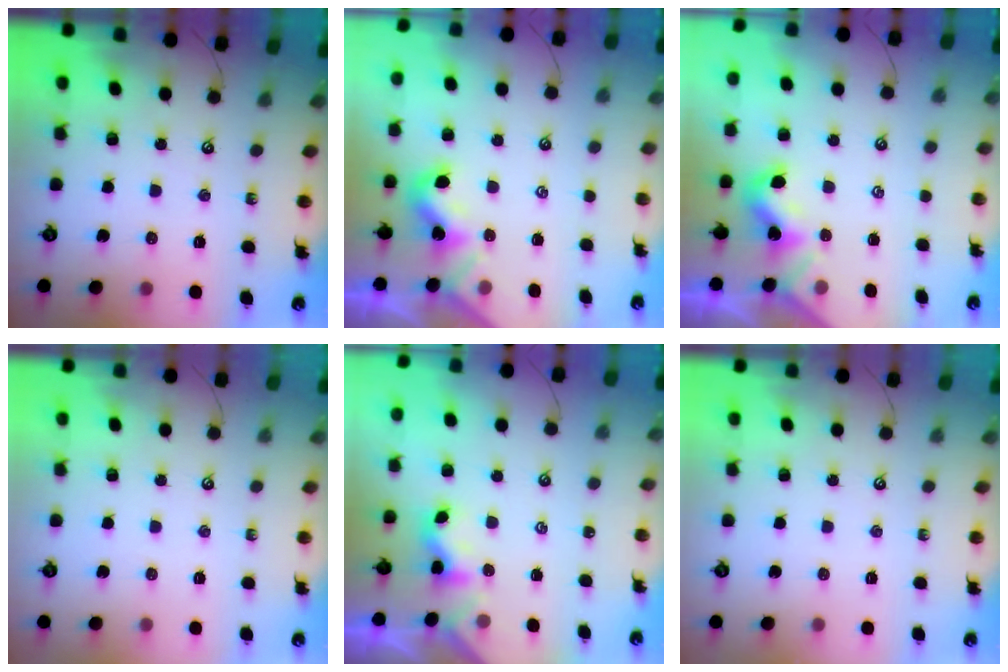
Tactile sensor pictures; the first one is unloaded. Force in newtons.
{"total": 2.0, "press": 2.0, "slide": 0.5}
{"total": 1.9, "press": 1.9, "slide": 0.4}
{"total": 0.0}
{"total": 1.5, "press": 1.5, "slide": 0.4}
{"total": 0.0}